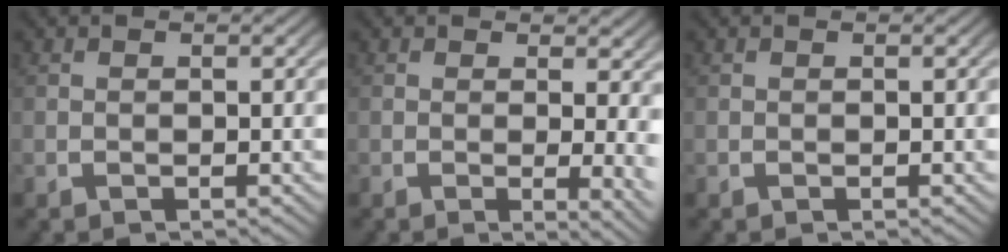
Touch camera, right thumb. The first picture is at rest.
{"total": 3.0, "force": [0.5, 1.0, 2.8], "torque": [-0.029, -0.012, 0.006]}
{"total": 0.0}